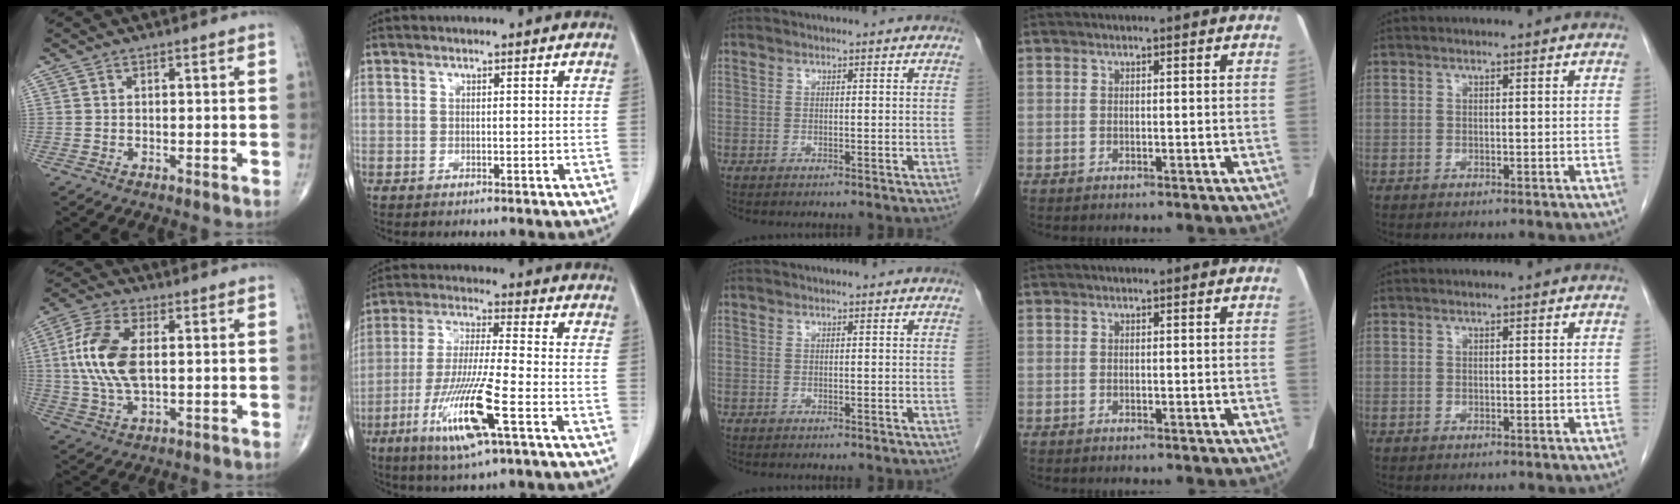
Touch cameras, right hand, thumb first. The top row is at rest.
{"thumb": {"total": 12.7, "force": [1.4, 6.4, 10.9], "torque": [-0.238, 0.005, 0.027]}, "index": {"total": 13.4, "force": [-5.6, 0.5, 12.2], "torque": [-0.248, -0.026, -0.103]}}